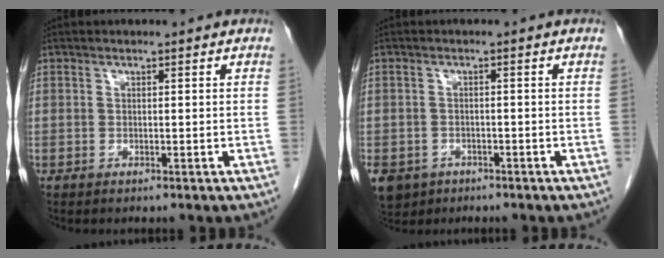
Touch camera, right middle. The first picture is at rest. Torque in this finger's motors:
{"motor_torque": [0.52, -0.60, 0.24, 0.08]}